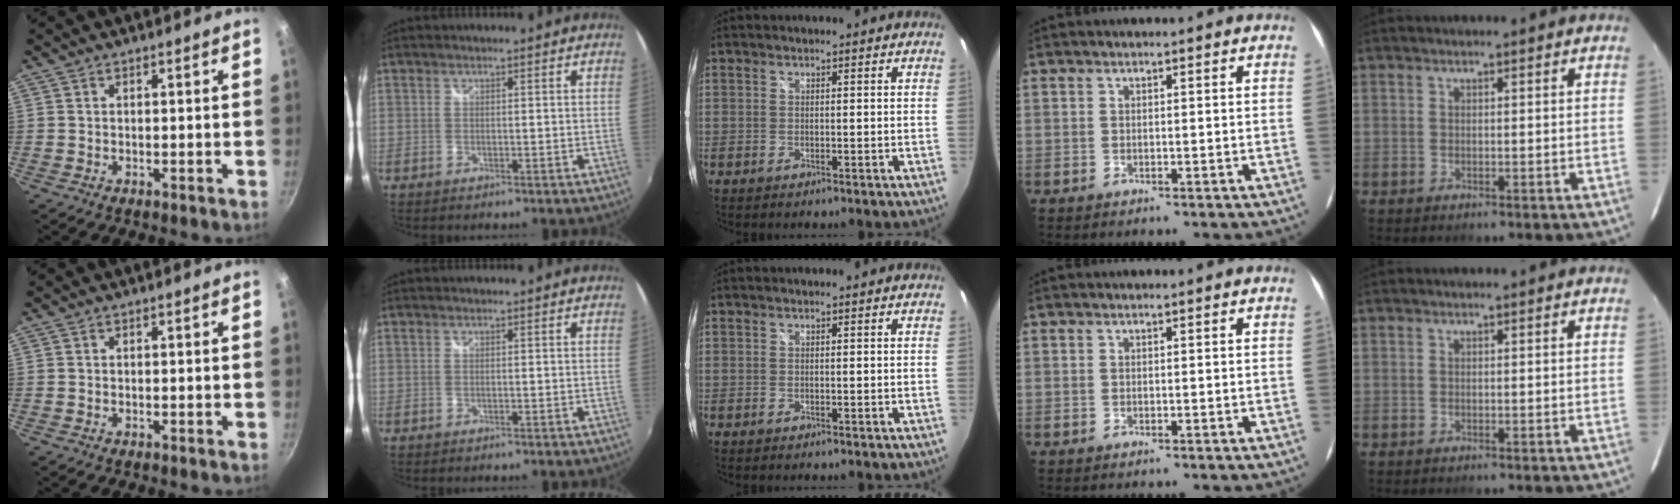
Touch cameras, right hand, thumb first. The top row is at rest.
{}